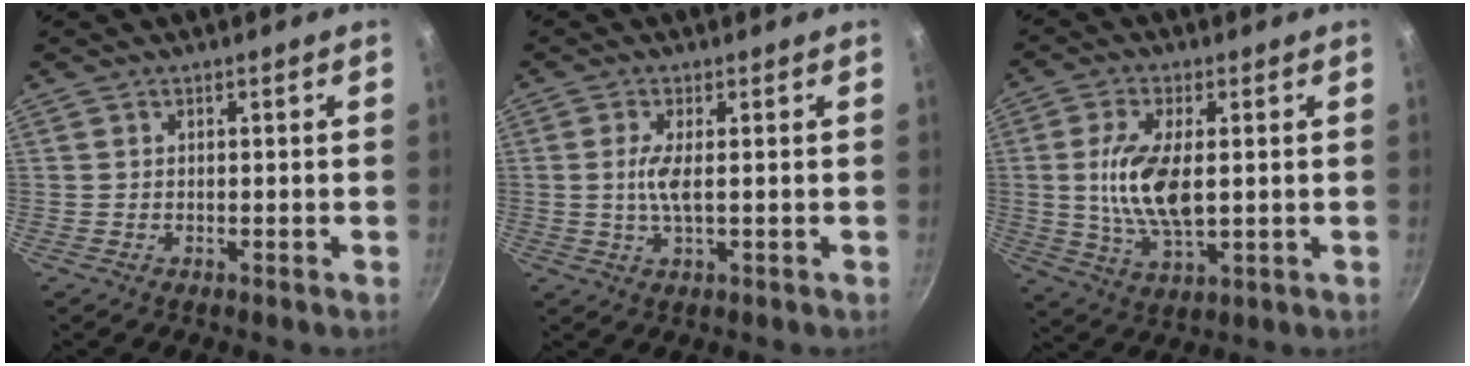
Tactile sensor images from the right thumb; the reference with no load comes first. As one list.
[{"total": 4.2, "force": [0.2, 1.1, 4.1], "torque": [-0.094, -0.002, 0.003]}, {"total": 12.1, "force": [0.8, 5.6, 10.7], "torque": [-0.203, -0.006, 0.017]}]